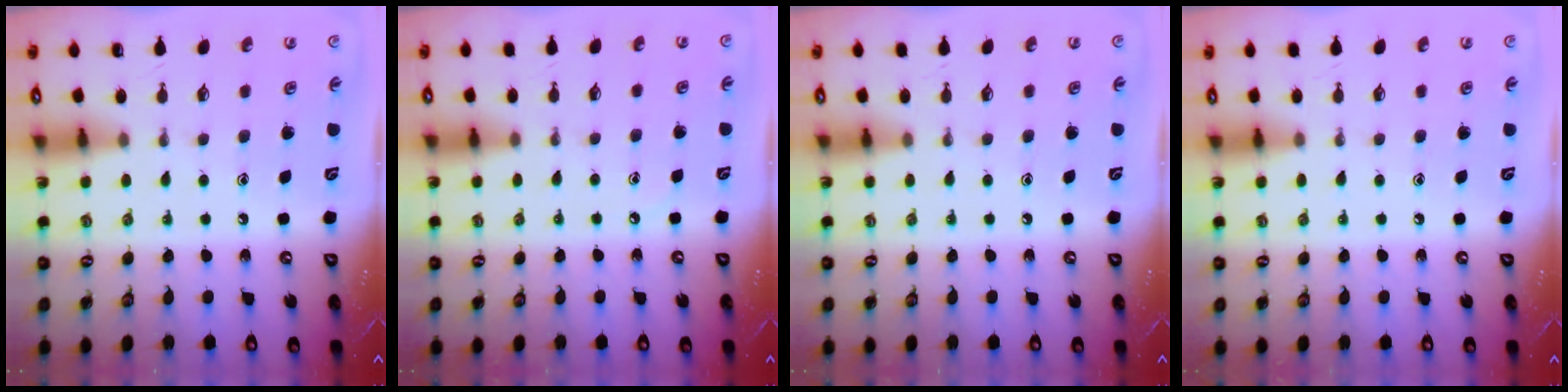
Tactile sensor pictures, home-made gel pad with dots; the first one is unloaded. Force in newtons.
{"total": 2.2, "press": 2.2, "slide": 0.3}
{"total": 2.8, "press": 2.8, "slide": 0.4}
{"total": 3.3, "press": 3.2, "slide": 0.5}